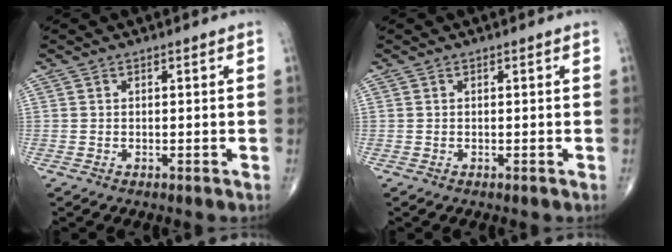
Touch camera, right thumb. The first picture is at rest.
{"total": 0.0}